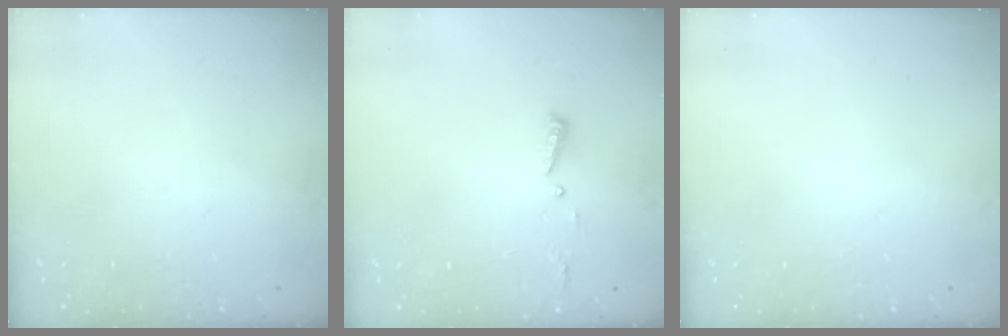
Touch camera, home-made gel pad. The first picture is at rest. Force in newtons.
{"total": 4.4, "press": 4.4, "slide": 0.4}
{"total": 0.0}